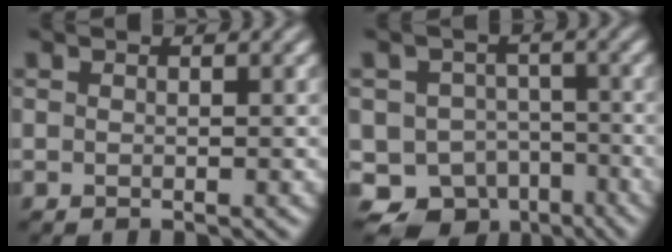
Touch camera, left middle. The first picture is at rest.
{"total": 8.1, "force": [-5.3, 5.8, 2.0], "torque": [-0.016, -0.005, -0.082]}